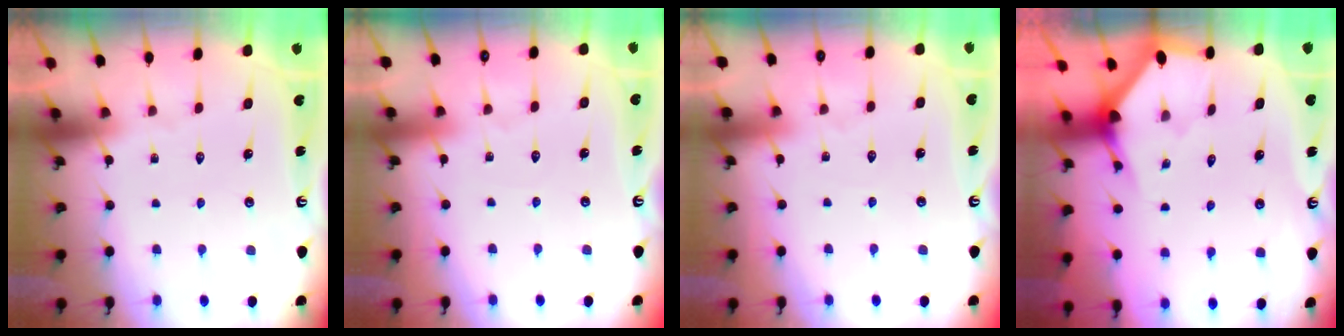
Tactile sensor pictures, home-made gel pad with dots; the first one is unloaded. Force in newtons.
{"total": 2.9, "press": 2.9, "slide": 0.3}
{"total": 2.5, "press": 2.5, "slide": 0.3}
{"total": 2.5, "press": 2.5, "slide": 0.2}